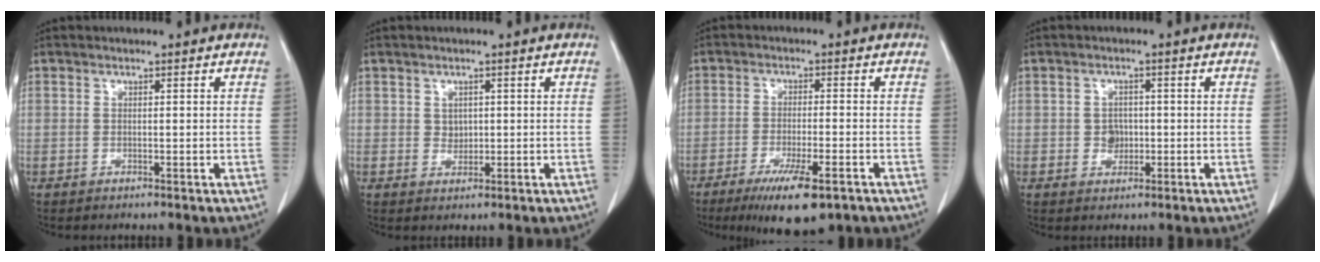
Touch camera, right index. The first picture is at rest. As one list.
[{"total": 1.7, "force": [0.3, 1.4, 0.8], "torque": [-0.010, -0.001, 0.007]}, {"total": 9.8, "force": [-6.2, 1.7, 7.4], "torque": [-0.120, -0.021, -0.092]}, {"total": 2.5, "force": [-0.3, 2.1, 1.4], "torque": [-0.015, 0.004, 0.000]}]